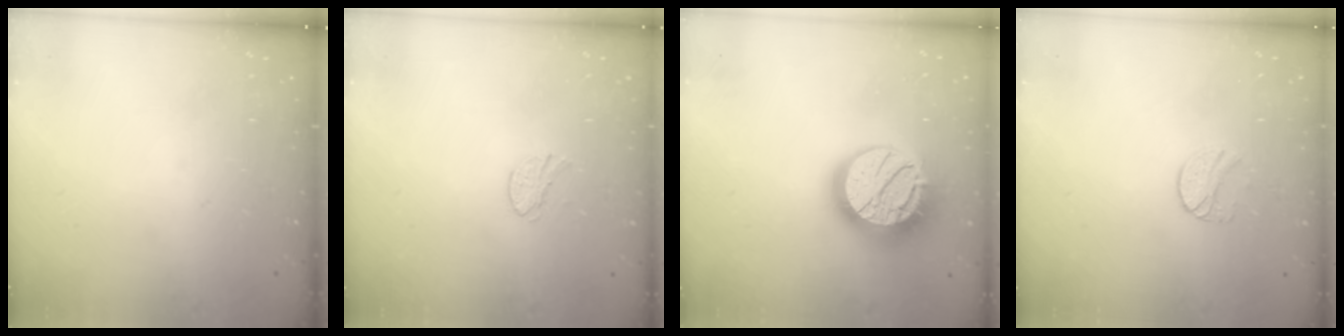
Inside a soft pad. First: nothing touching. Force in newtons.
{"total": 5.7, "press": 5.7, "slide": 0.5}
{"total": 20.6, "press": 20.5, "slide": 1.4}
{"total": 6.9, "press": 6.9, "slide": 0.7}